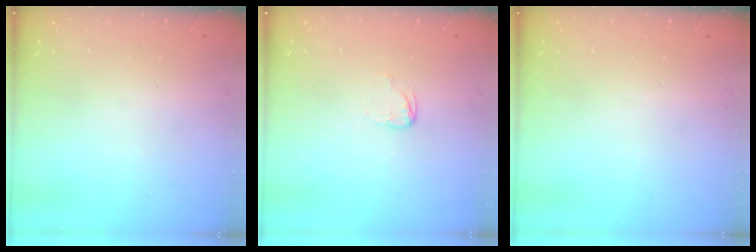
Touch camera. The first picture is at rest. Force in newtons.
{"total": 2.0, "press": 2.0, "slide": 0.1}
{"total": 0.0}